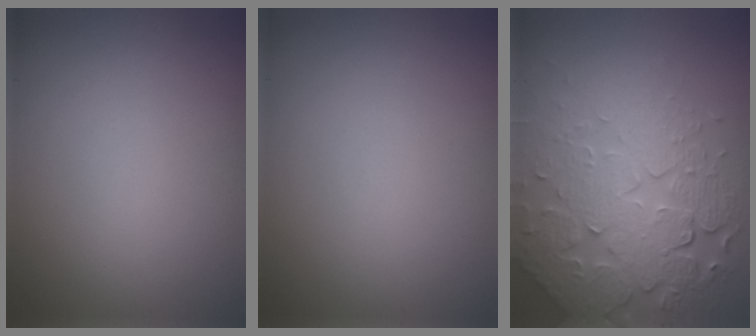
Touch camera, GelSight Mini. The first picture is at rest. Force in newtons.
{"total": 0.0}
{"total": 8.0, "press": 5.7, "slide": 5.7}